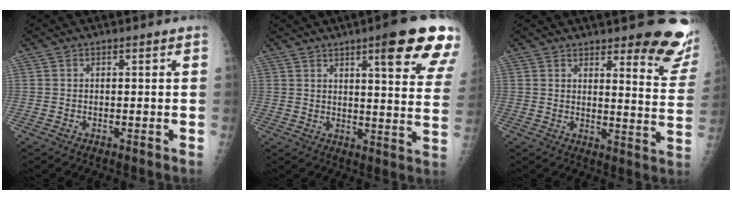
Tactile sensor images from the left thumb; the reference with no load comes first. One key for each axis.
{"total": 17.9, "fx": 10.6, "fy": 3.2, "fz": 14.0, "tx": -0.153, "ty": -0.042, "tz": 0.123}
{"total": 14.1, "fx": 10.0, "fy": 3.7, "fz": 9.3, "tx": -0.070, "ty": -0.069, "tz": 0.115}